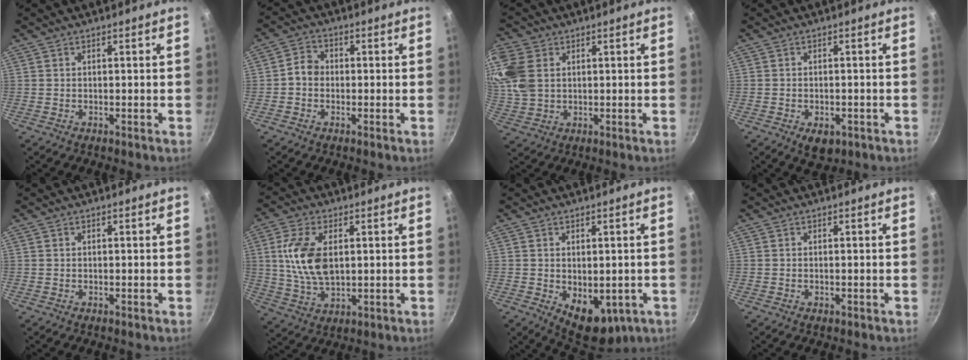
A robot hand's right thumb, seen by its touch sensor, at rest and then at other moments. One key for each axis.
{"total": 3.8, "fx": -0.6, "fy": 3.2, "fz": 1.9, "tx": -0.020, "ty": 0.017, "tz": -0.022}
{"total": 9.4, "fx": 2.2, "fy": 6.8, "fz": 6.1, "tx": -0.129, "ty": -0.007, "tz": 0.042}
{"total": 4.8, "fx": -1.9, "fy": 3.1, "fz": 3.2, "tx": -0.034, "ty": 0.007, "tz": -0.017}
{"total": 0.0}
{"total": 11.5, "fx": 1.7, "fy": 6.3, "fz": 9.4, "tx": -0.178, "ty": -0.006, "tz": 0.033}
{"total": 9.6, "fx": -1.9, "fy": 6.1, "fz": 7.1, "tx": -0.069, "ty": -0.013, "tz": -0.008}
{"total": 0.5, "fx": -0.1, "fy": 0.3, "fz": 0.4, "tx": -0.004, "ty": 0.000, "tz": -0.003}